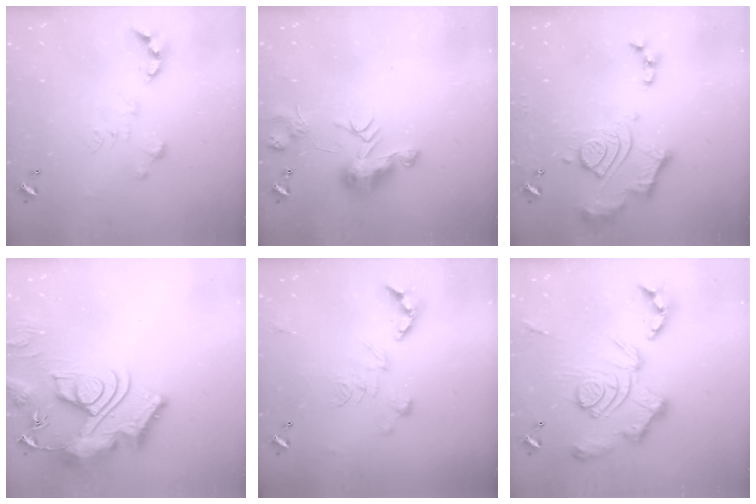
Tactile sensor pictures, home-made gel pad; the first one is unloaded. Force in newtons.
{"total": 8.3, "press": 8.3, "slide": 0.7}
{"total": 16.7, "press": 16.6, "slide": 1.5}
{"total": 18.5, "press": 18.4, "slide": 1.9}
{"total": 2.6, "press": 2.1, "slide": 1.5}
{"total": 3.3, "press": 2.6, "slide": 2.0}